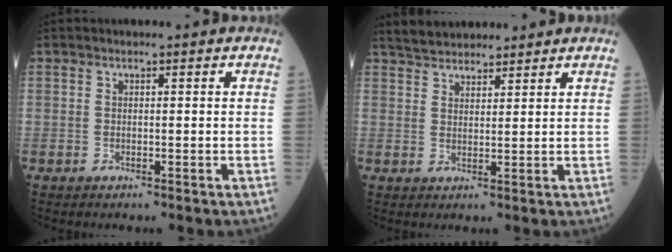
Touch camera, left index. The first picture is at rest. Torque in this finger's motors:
{"motor_torque": [0.18, -0.13, 0.05, 0.01]}